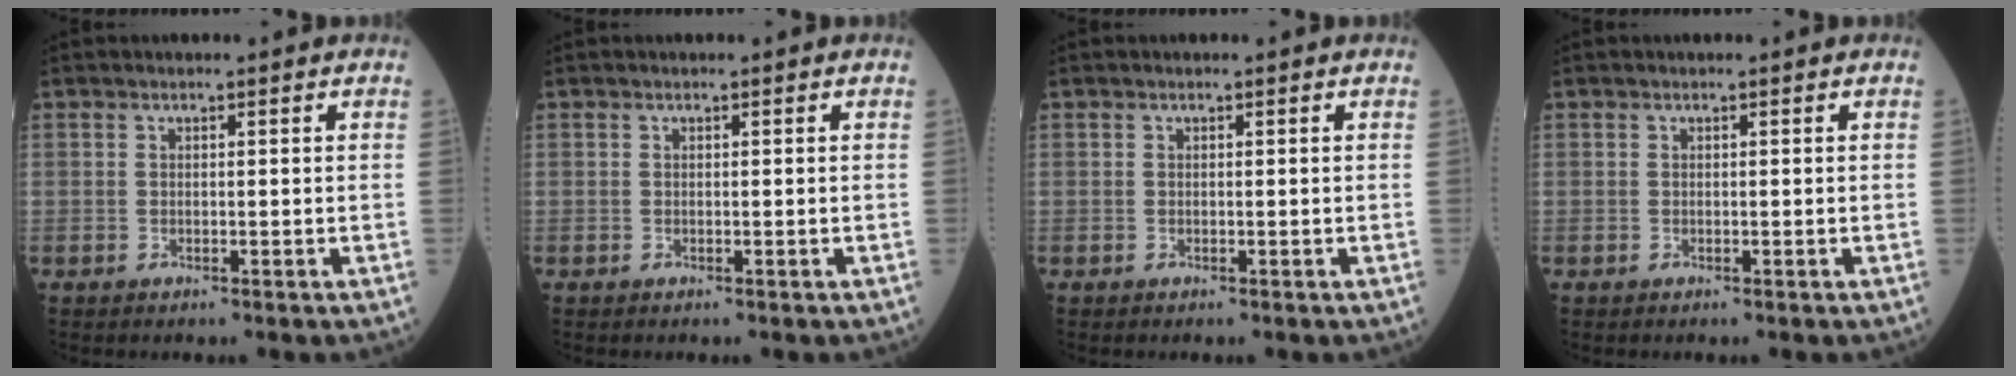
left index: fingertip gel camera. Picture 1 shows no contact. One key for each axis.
{"total": 0.0}
{"total": 0.0}
{"total": 0.0}